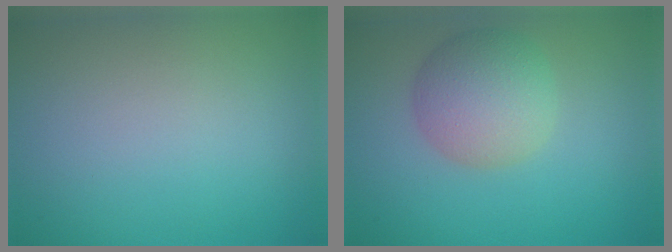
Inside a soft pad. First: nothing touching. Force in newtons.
{"total": 4.8, "press": 4.8, "slide": 0.1}